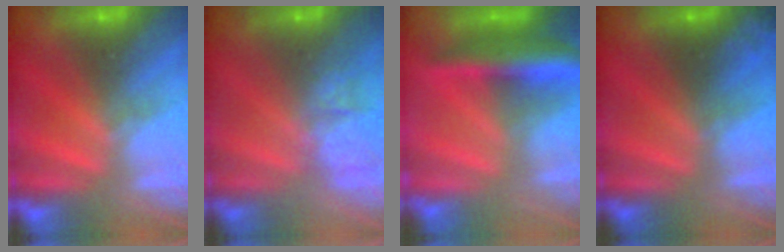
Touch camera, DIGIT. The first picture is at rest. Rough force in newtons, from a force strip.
{"total": 4.7}
{"total": 6.2}
{"total": 2.2}